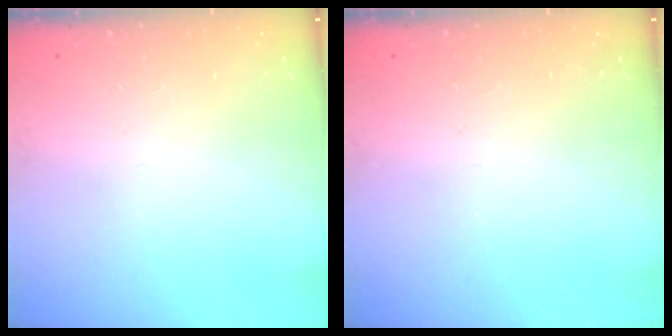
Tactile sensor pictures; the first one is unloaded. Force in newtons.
{"total": 0.0}